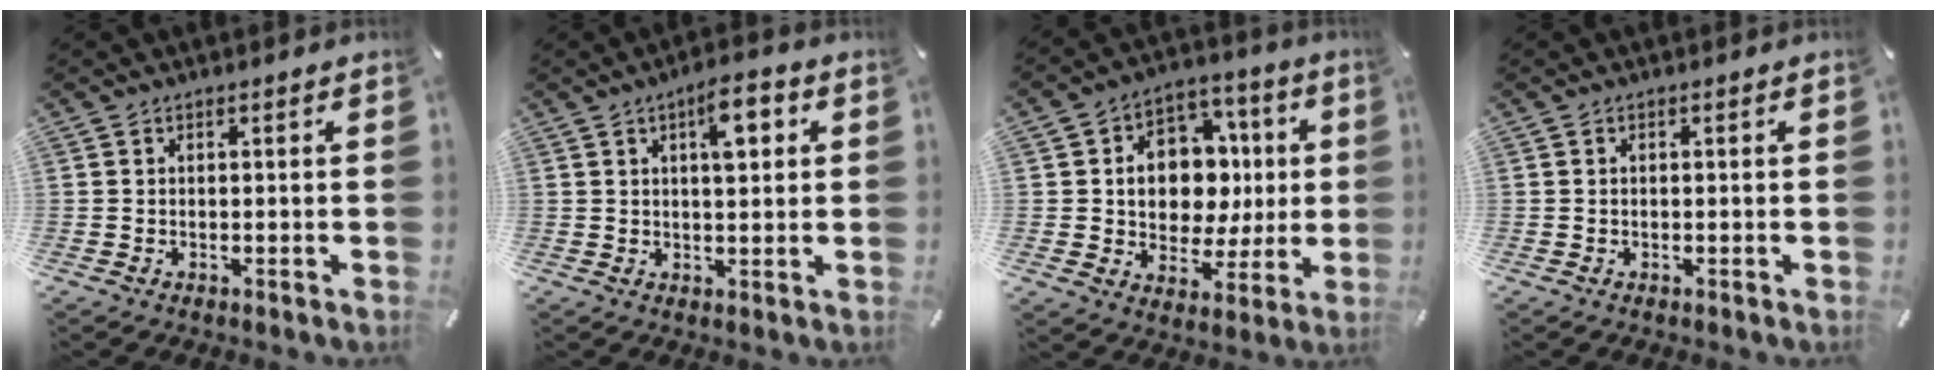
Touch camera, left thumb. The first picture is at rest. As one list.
[{"total": 7.0, "force": [2.6, 2.9, 5.9], "torque": [-0.081, -0.007, 0.034]}, {"total": 12.8, "force": [0.6, 11.1, 6.4], "torque": [-0.085, -0.007, 0.022]}, {"total": 0.0}]